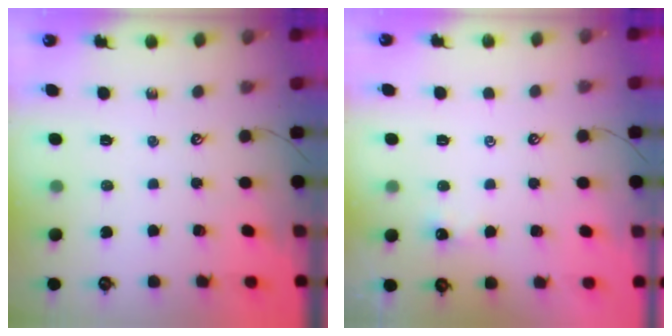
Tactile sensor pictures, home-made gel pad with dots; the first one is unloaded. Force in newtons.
{"total": 0.0}